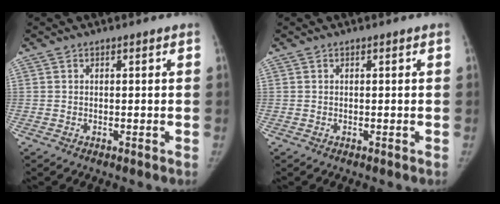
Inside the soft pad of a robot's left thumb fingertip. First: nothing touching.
{"total": 0.0}